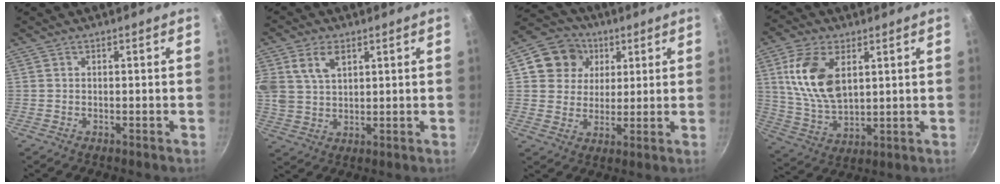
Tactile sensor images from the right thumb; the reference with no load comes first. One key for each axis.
{"total": 9.9, "fx": 4.2, "fy": 6.6, "fz": 6.0, "tx": -0.115, "ty": -0.001, "tz": 0.083}
{"total": 10.5, "fx": 3.8, "fy": 9.2, "fz": 3.6, "tx": -0.029, "ty": 0.003, "tz": 0.056}
{"total": 14.0, "fx": 4.2, "fy": 8.0, "fz": 10.7, "tx": -0.195, "ty": -0.019, "tz": 0.089}